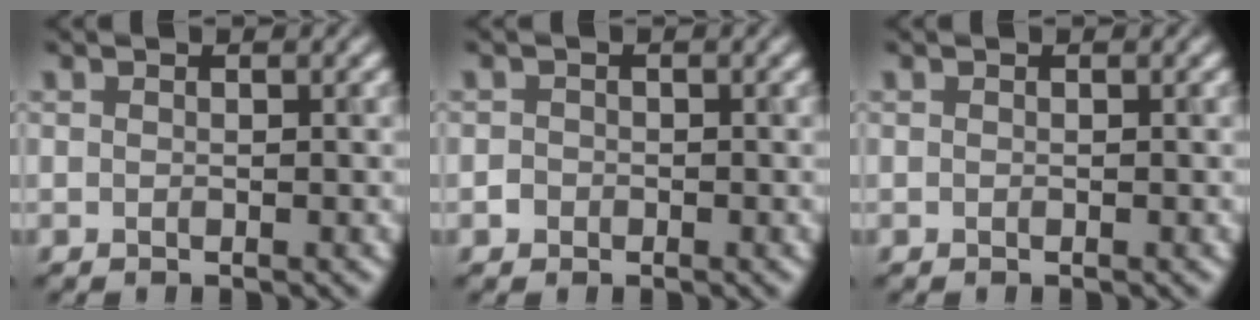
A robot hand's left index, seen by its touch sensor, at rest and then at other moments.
{"total": 0.9, "force": [-0.4, 0.7, 0.2], "torque": [0.002, -0.002, -0.008]}
{"total": 0.0}